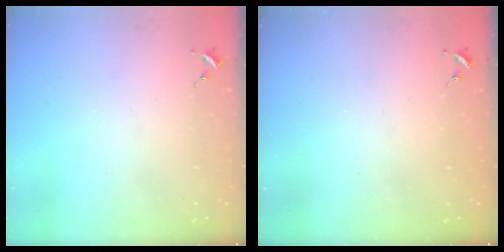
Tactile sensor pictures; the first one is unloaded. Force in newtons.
{"total": 0.7, "press": 0.7, "slide": 0.1}